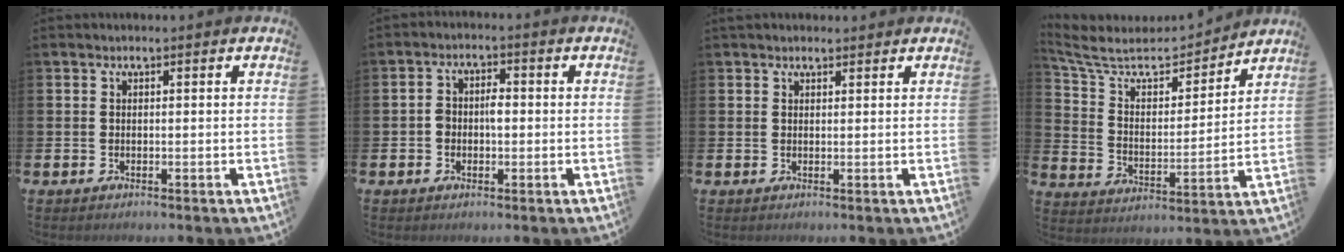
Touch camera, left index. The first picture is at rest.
{"total": 2.6, "force": [-0.3, 1.8, 1.8], "torque": [-0.026, 0.004, -0.009]}
{"total": 1.5, "force": [1.4, 0.5, 0.2], "torque": [0.003, 0.002, 0.023]}
{"total": 7.7, "force": [6.8, 2.9, 2.0], "torque": [-0.077, -0.053, 0.116]}